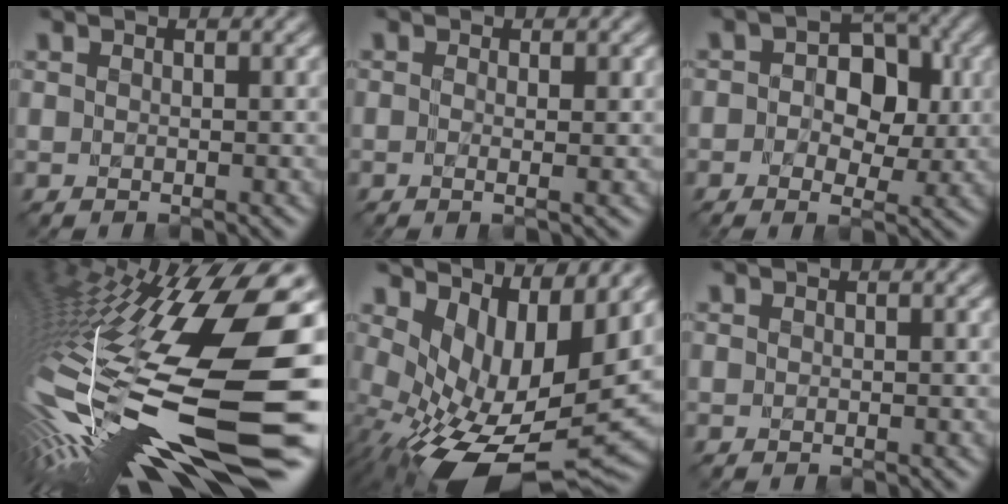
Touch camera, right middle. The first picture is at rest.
{"total": 0.9, "force": [-0.1, 0.0, 0.9], "torque": [-0.019, -0.005, -0.003]}
{"total": 6.7, "force": [0.6, 4.4, 5.0], "torque": [-0.058, 0.007, 0.000]}
{"total": 17.9, "force": [-2.6, 5.4, 16.9], "torque": [-0.336, -0.017, -0.045]}
{"total": 11.7, "force": [-0.2, 6.2, 10.0], "torque": [-0.163, -0.025, 0.009]}
{"total": 0.0}